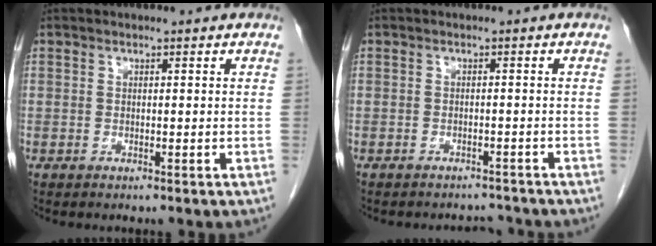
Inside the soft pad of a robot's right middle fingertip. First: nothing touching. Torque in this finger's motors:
{"motor_torque": [-0.29, -0.21, -0.01, -0.01]}